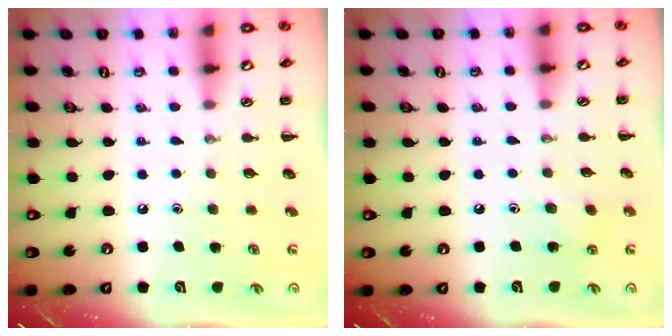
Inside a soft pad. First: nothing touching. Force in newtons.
{"total": 6.8, "press": 6.7, "slide": 0.9}